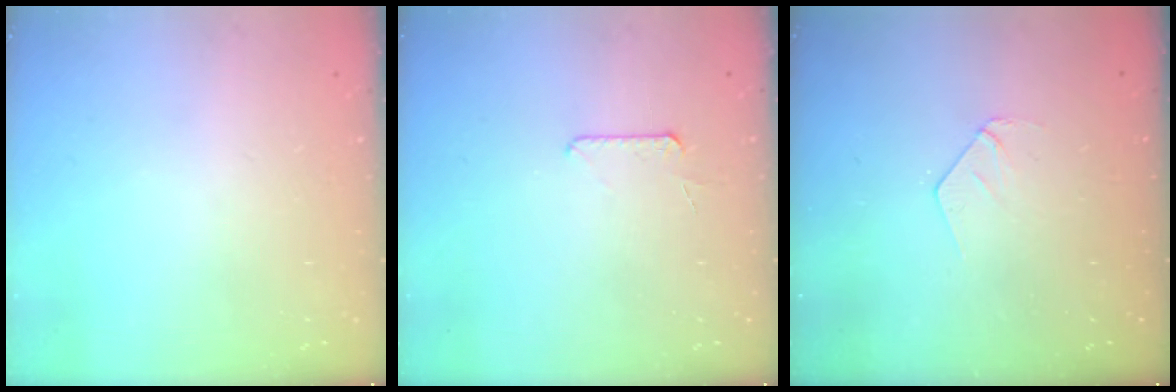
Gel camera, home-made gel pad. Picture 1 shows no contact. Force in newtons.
{"total": 5.9, "press": 5.8, "slide": 0.6}
{"total": 3.5, "press": 3.5, "slide": 0.2}